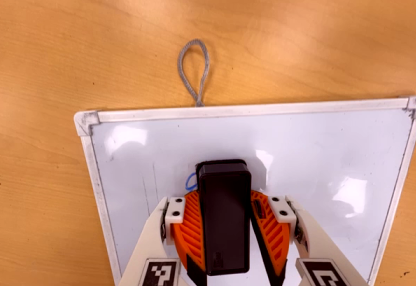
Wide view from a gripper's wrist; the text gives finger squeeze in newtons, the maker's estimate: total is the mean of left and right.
{"total": 14.0, "left": 15.6, "right": 12.4}